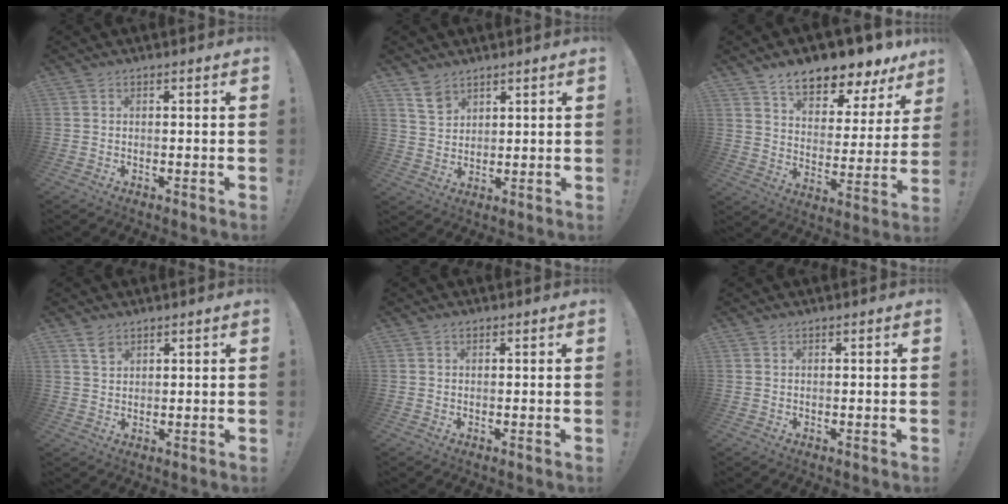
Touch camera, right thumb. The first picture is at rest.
{"total": 6.3, "force": [4.8, 3.9, 1.6], "torque": [-0.023, -0.032, 0.092]}
{"total": 11.9, "force": [9.8, 4.2, 5.3], "torque": [-0.086, -0.080, 0.167]}
{"total": 3.5, "force": [2.5, 2.1, 1.4], "torque": [-0.014, -0.015, 0.045]}
{"total": 0.6, "force": [0.4, 0.4, 0.3], "torque": [-0.013, 0.003, 0.008]}
{"total": 0.0}